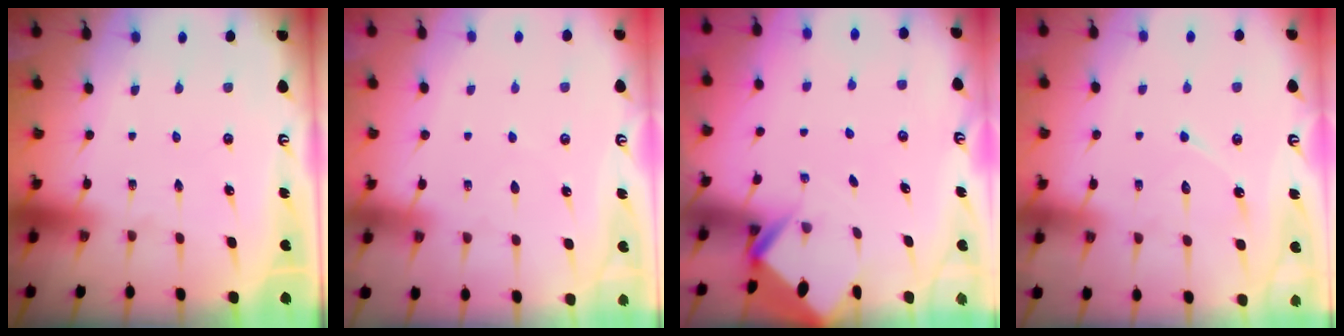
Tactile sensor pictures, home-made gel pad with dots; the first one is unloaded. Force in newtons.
{"total": 3.9, "press": 3.9, "slide": 0.4}
{"total": 3.0, "press": 2.9, "slide": 0.4}
{"total": 7.2, "press": 7.2, "slide": 0.7}